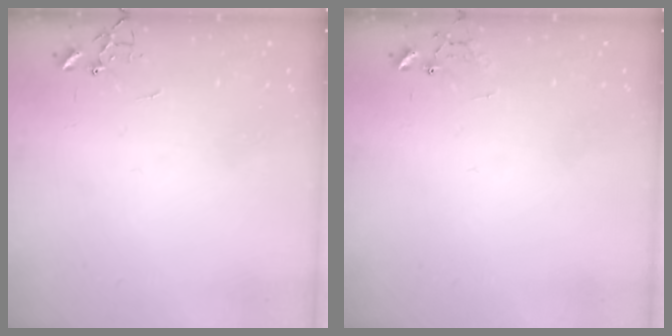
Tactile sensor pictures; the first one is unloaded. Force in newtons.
{"total": 7.4, "press": 7.4, "slide": 0.6}